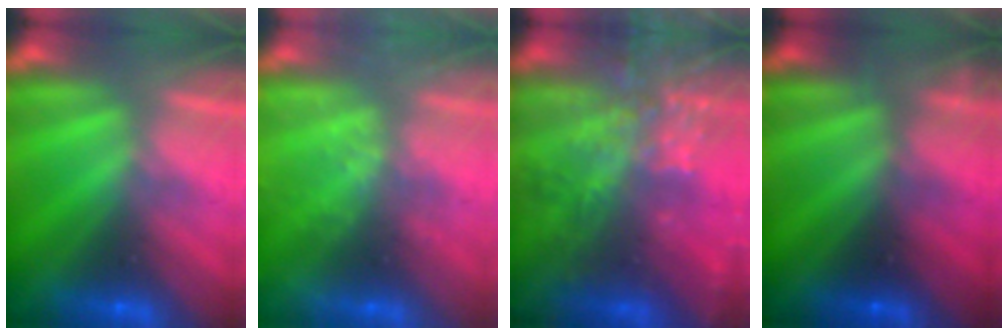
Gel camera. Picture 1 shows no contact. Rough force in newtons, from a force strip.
{"total": 2.5}
{"total": 5.9}
{"total": 2.4}